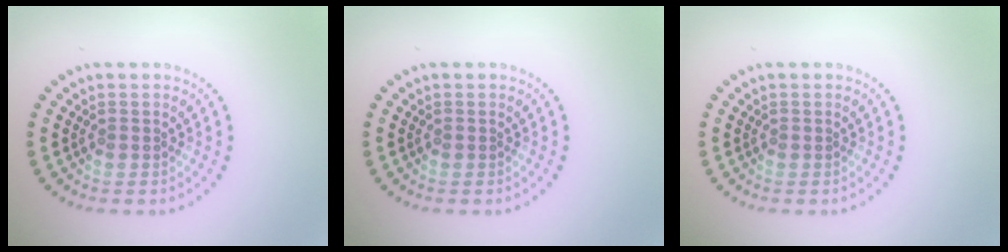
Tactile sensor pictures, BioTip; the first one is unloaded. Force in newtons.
{"total": 0.0}
{"total": 0.0}